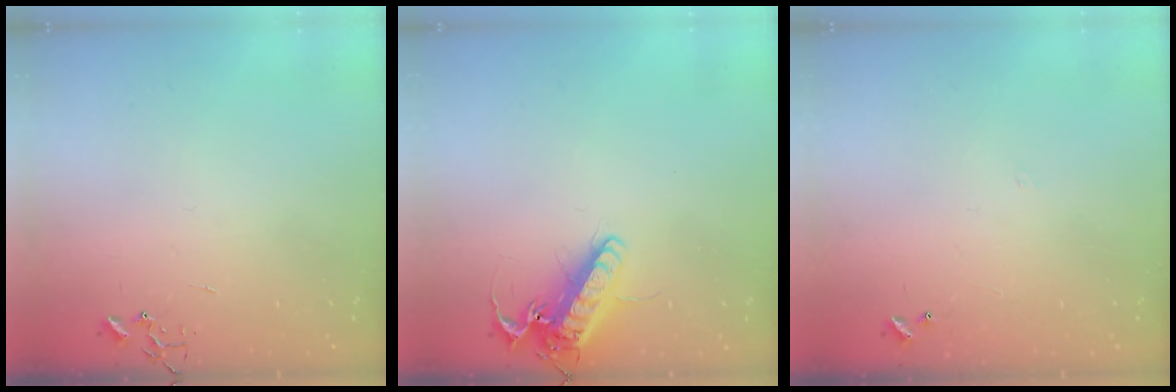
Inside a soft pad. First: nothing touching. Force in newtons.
{"total": 15.7, "press": 15.5, "slide": 2.4}
{"total": 3.8, "press": 3.8, "slide": 0.5}